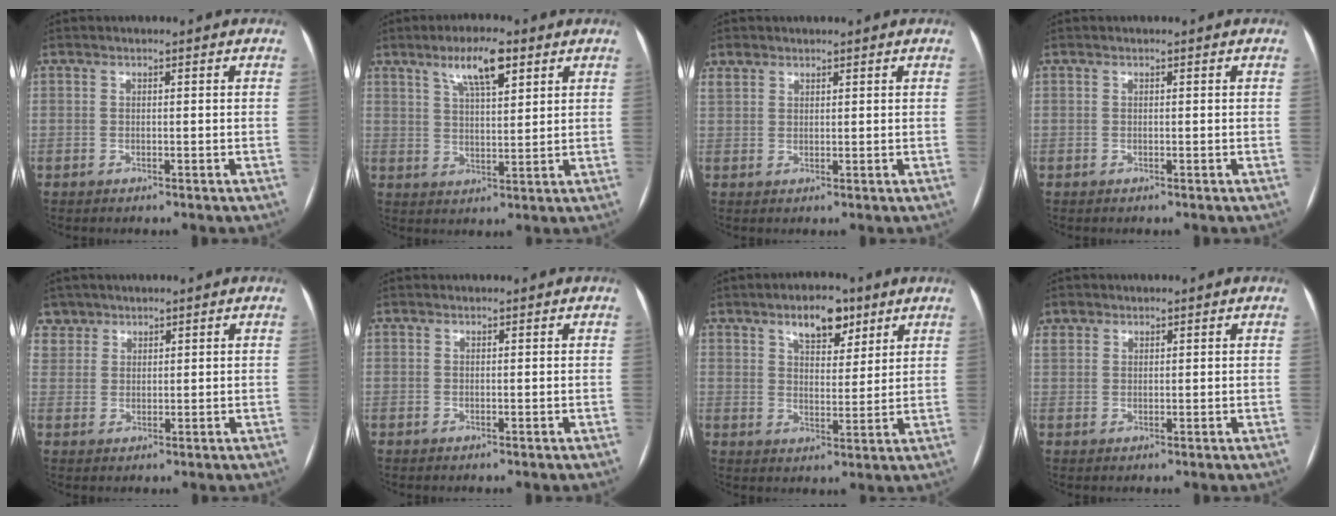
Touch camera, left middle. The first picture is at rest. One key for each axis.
{"total": 7.4, "fx": 4.3, "fy": 1.7, "fz": 5.7, "tx": -0.105, "ty": 0.008, "tz": 0.076}
{"total": 2.2, "fx": 1.7, "fy": 1.3, "fz": 0.4, "tx": -0.012, "ty": 0.014, "tz": 0.035}
{"total": 0.0}
{"total": 3.7, "fx": 2.7, "fy": 2.4, "fz": -0.7, "tx": 0.026, "ty": 0.004, "tz": 0.051}
{"total": 0.8, "fx": 0.8, "fy": 0.1, "fz": 0.1, "tx": -0.005, "ty": 0.010, "tz": 0.016}
{"total": 7.3, "fx": 4.7, "fy": 3.3, "fz": 4.5, "tx": -0.067, "ty": 0.007, "tz": 0.075}
{"total": 3.2, "fx": 2.2, "fy": 2.2, "fz": 0.5, "tx": -0.013, "ty": 0.014, "tz": 0.045}